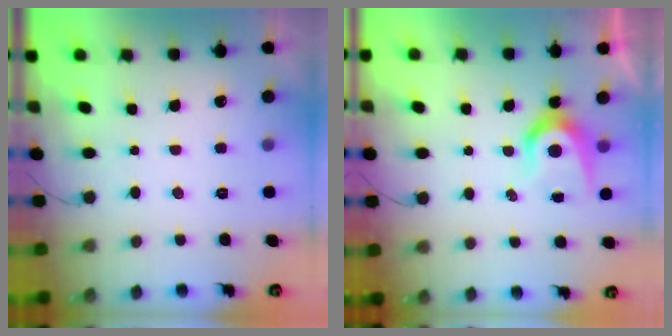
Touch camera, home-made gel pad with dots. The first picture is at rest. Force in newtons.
{"total": 7.5, "press": 7.5, "slide": 0.4}